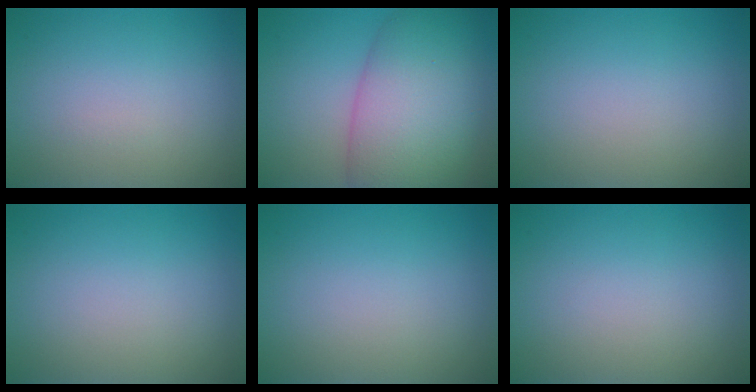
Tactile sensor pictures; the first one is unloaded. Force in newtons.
{"total": 11.1, "press": 11.1, "slide": 0.5}
{"total": 0.0}
{"total": 0.0}
{"total": 0.0}
{"total": 0.0}